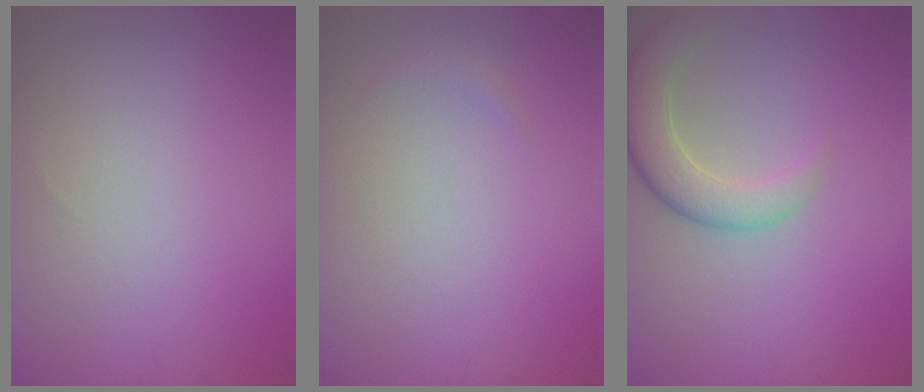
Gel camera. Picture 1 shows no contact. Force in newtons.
{"total": 0.6, "press": 0.6, "slide": 0.0}
{"total": 4.4, "press": 4.4, "slide": 0.4}